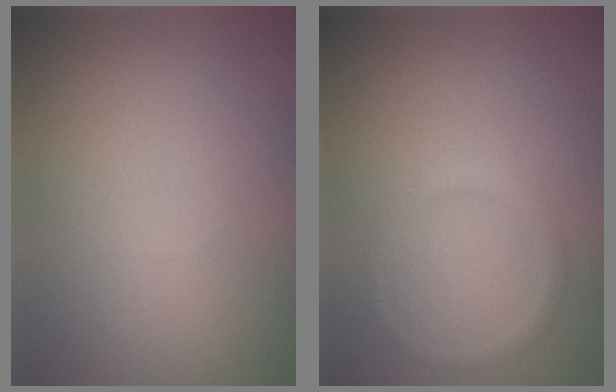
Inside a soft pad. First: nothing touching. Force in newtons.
{"total": 0.9, "press": 0.9, "slide": 0.1}